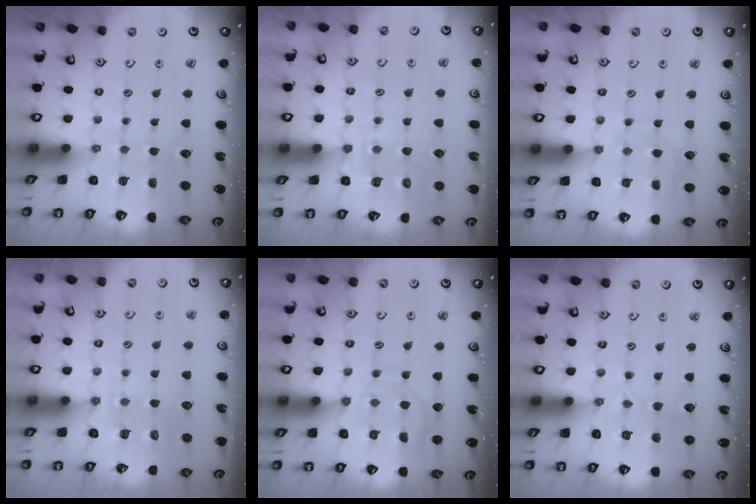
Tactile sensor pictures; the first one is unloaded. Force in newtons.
{"total": 6.8, "press": 6.7, "slide": 1.1}
{"total": 6.8, "press": 6.8, "slide": 0.1}
{"total": 4.5, "press": 4.4, "slide": 0.6}
{"total": 9.5, "press": 9.5, "slide": 0.9}
{"total": 2.0, "press": 2.0, "slide": 0.2}